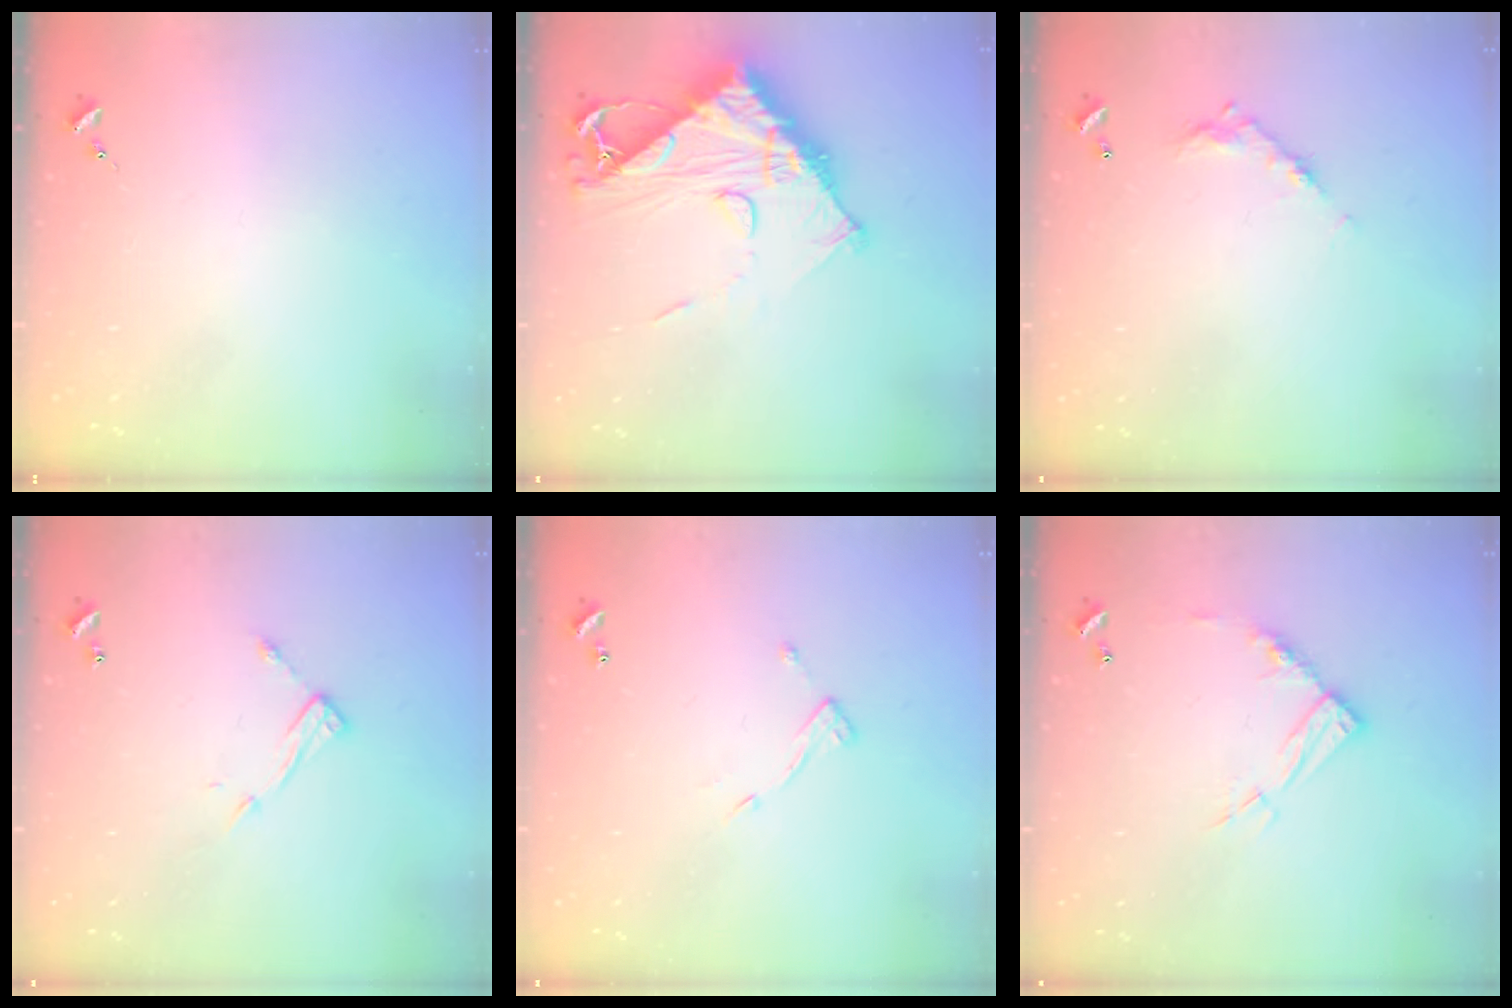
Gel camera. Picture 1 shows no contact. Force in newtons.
{"total": 15.0, "press": 14.9, "slide": 1.4}
{"total": 8.4, "press": 8.4, "slide": 0.4}
{"total": 8.6, "press": 8.6, "slide": 0.4}
{"total": 7.2, "press": 7.2, "slide": 0.5}
{"total": 12.2, "press": 12.1, "slide": 0.9}